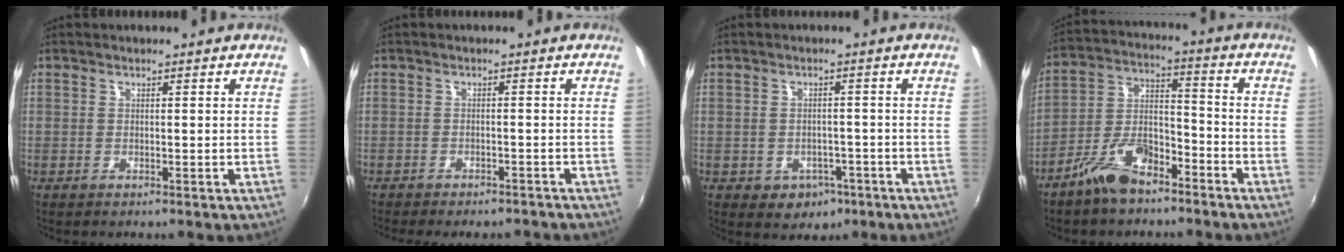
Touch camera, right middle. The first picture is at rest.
{"total": 7.8, "force": [-6.9, 2.2, 3.0], "torque": [-0.070, -0.017, -0.093]}
{"total": 5.6, "force": [-2.5, 4.6, 1.8], "torque": [-0.049, -0.001, -0.023]}
{"total": 10.4, "force": [-7.2, 4.4, 6.0], "torque": [-0.121, 0.017, -0.133]}